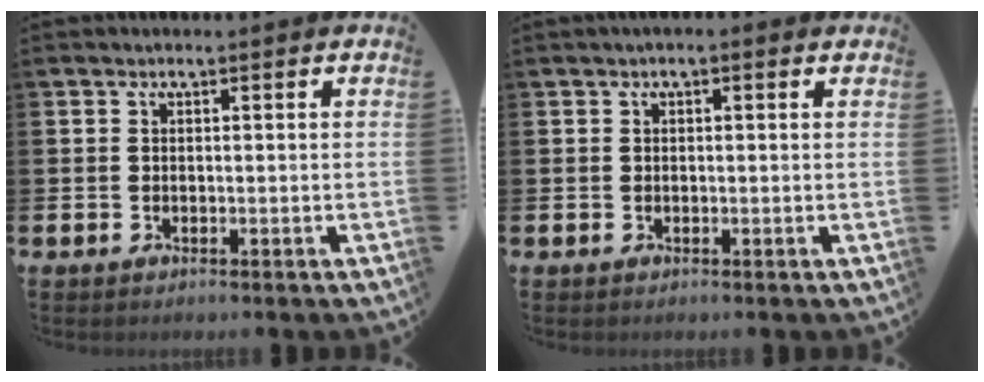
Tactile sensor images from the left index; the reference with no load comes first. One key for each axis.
{"total": 0.5, "fx": 0.1, "fy": 0.2, "fz": 0.4, "tx": -0.007, "ty": 0.005, "tz": 0.000}